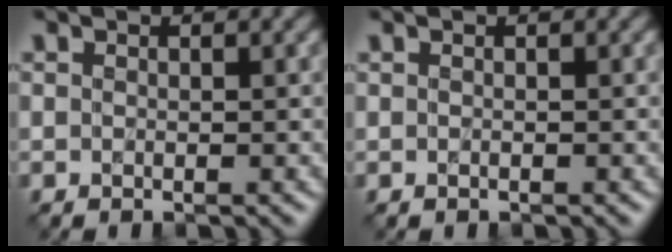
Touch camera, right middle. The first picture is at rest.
{"total": 0.0}